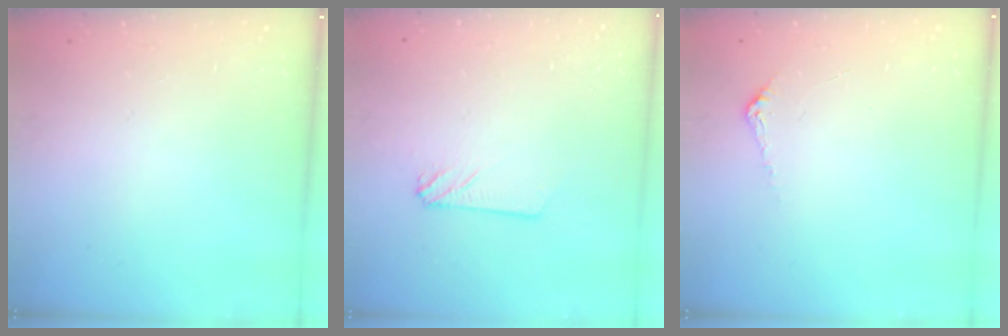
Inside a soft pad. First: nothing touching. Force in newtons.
{"total": 2.4, "press": 2.4, "slide": 0.3}
{"total": 4.8, "press": 4.8, "slide": 0.4}